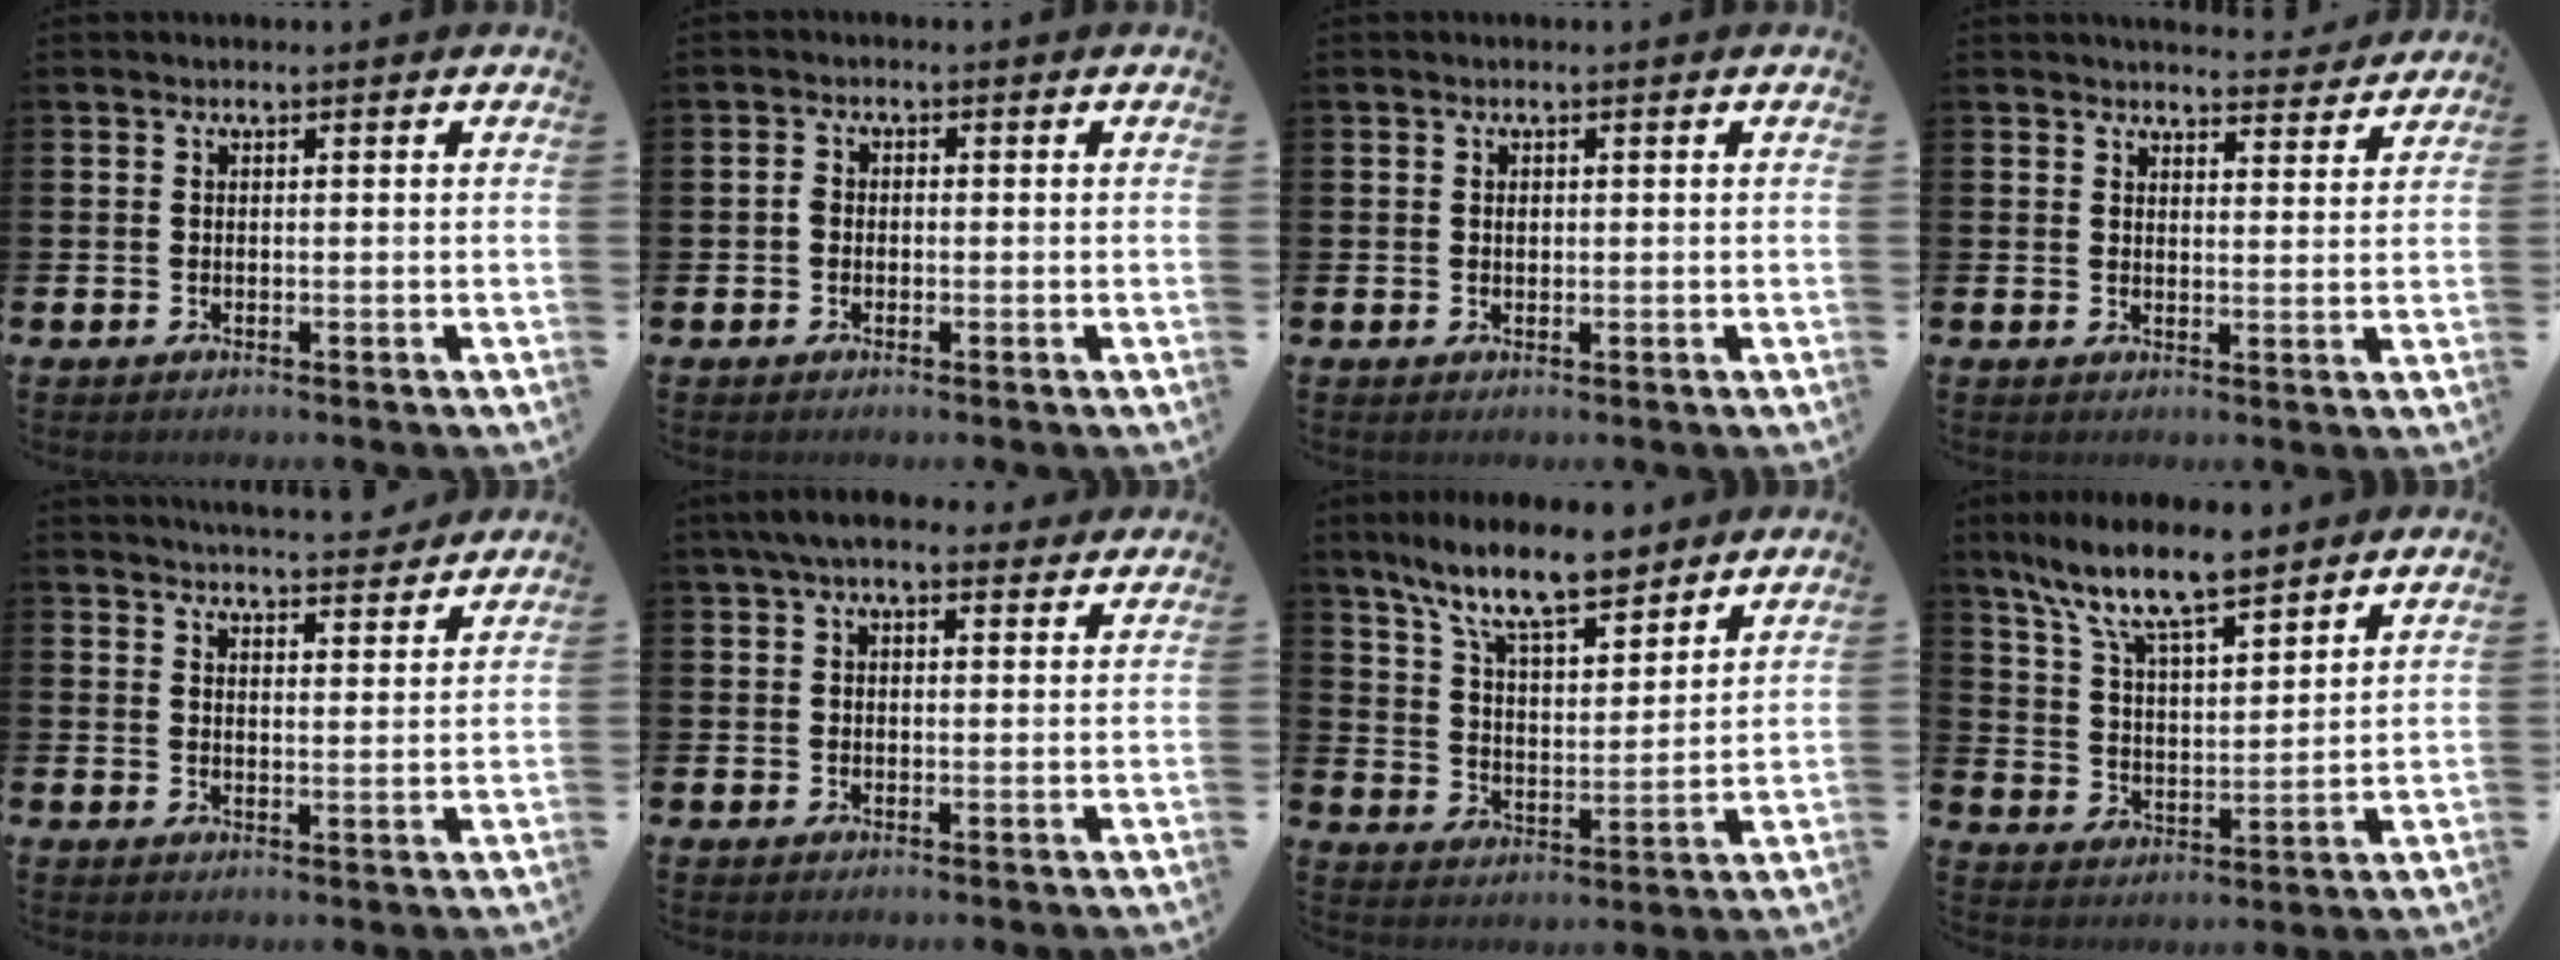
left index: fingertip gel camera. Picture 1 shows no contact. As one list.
[{"total": 1.6, "force": [-0.5, 1.2, 1.0], "torque": [-0.018, 0.008, -0.011]}, {"total": 0.6, "force": [0.1, 0.4, 0.4], "torque": [0.000, -0.001, 0.000]}, {"total": 4.3, "force": [4.2, 0.3, 0.3], "torque": [-0.006, -0.030, 0.075]}, {"total": 4.8, "force": [4.8, 0.1, 0.3], "torque": [-0.010, -0.034, 0.084]}, {"total": 4.6, "force": [3.8, 1.5, 2.1], "torque": [-0.040, -0.008, 0.068]}, {"total": 11.1, "force": [9.4, 2.5, 5.3], "torque": [-0.130, -0.035, 0.168]}, {"total": 10.5, "force": [8.8, 2.5, 5.1], "torque": [-0.129, -0.039, 0.155]}]